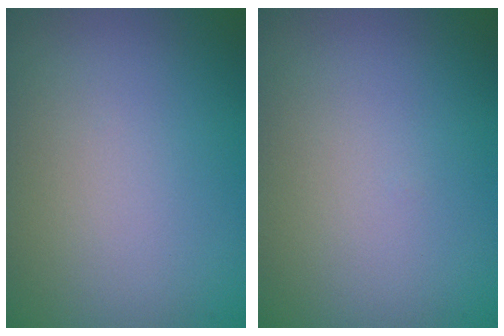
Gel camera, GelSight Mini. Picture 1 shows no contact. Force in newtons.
{"total": 0.0}